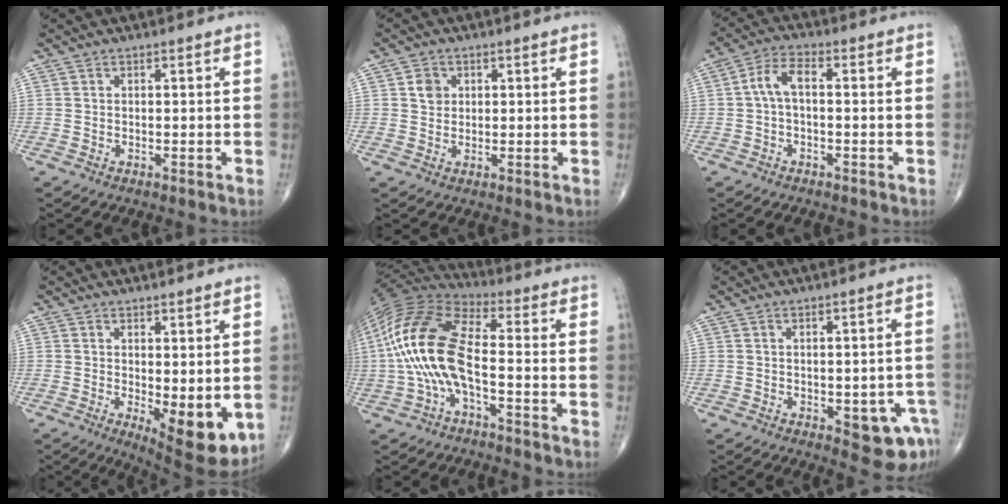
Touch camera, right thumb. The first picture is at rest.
{"total": 2.9, "force": [0.8, 2.5, 1.3], "torque": [-0.010, -0.003, 0.013]}
{"total": 5.0, "force": [-0.2, 2.4, 4.4], "torque": [-0.085, 0.021, -0.013]}
{"total": 10.1, "force": [-1.6, 3.7, 9.2], "torque": [-0.111, -0.025, -0.010]}
{"total": 17.0, "force": [-2.6, 7.1, 15.2], "torque": [-0.325, 0.036, -0.056]}
{"total": 7.8, "force": [-3.1, 3.2, 6.4], "torque": [-0.054, 0.012, -0.030]}